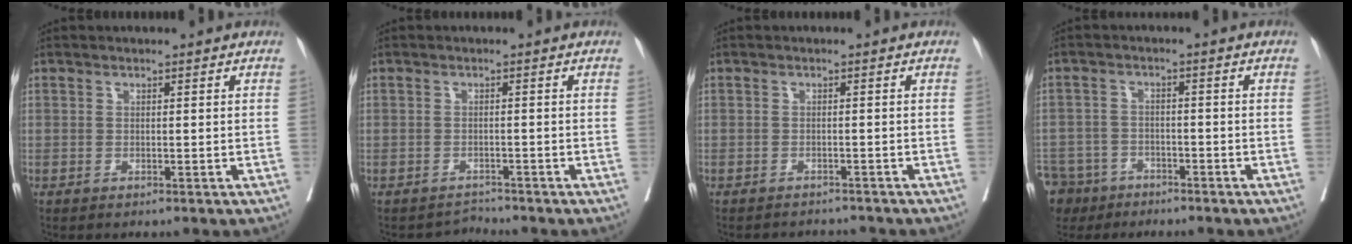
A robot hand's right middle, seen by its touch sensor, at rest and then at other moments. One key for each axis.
{"total": 1.8, "fx": -1.4, "fy": -0.1, "fz": -1.1, "tx": 0.022, "ty": -0.008, "tz": -0.023}
{"total": 4.0, "fx": -4.0, "fy": 0.7, "fz": 0.1, "tx": 0.006, "ty": -0.006, "tz": -0.053}
{"total": 10.5, "fx": -7.5, "fy": 6.9, "fz": 2.4, "tx": -0.080, "ty": -0.007, "tz": -0.126}